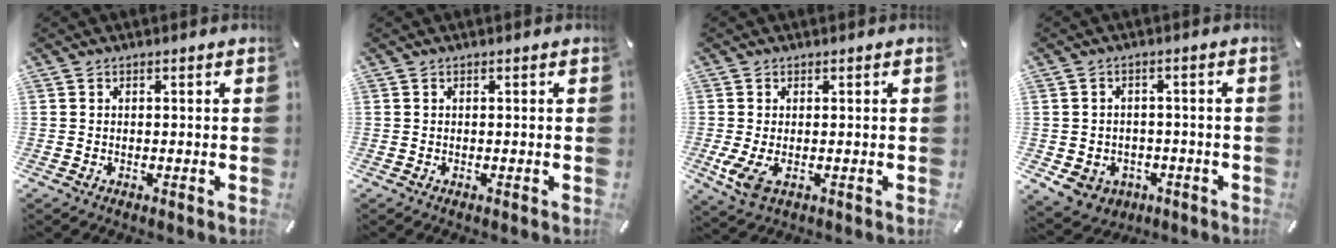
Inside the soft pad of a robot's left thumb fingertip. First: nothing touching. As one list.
[{"total": 0.0}, {"total": 4.3, "force": [-0.5, 2.1, 3.7], "torque": [-0.066, -0.010, -0.011]}, {"total": 6.0, "force": [-2.1, 5.3, 1.8], "torque": [-0.039, 0.015, -0.036]}]